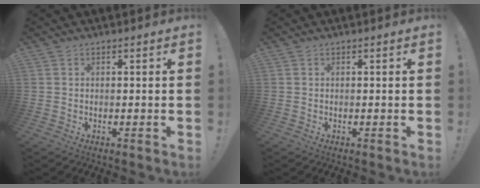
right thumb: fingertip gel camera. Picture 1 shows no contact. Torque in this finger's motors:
{"motor_torque": [0.29, -0.26, 0.00, 0.00, 0.00]}